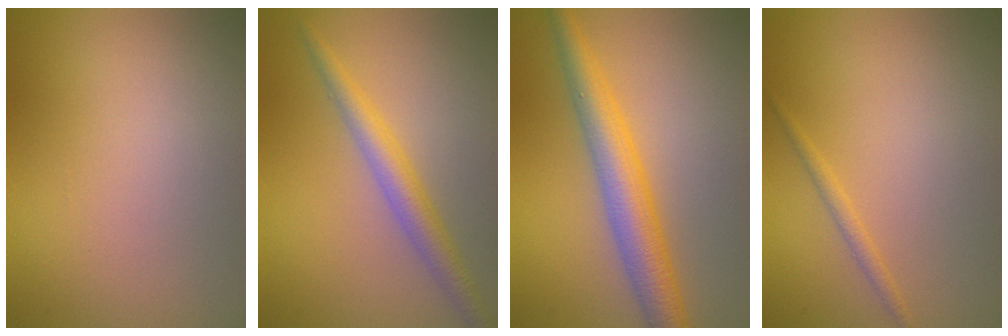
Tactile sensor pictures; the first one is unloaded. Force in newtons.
{"total": 3.0, "press": 3.0, "slide": 0.2}
{"total": 4.9, "press": 4.9, "slide": 0.2}
{"total": 0.9, "press": 0.9, "slide": 0.1}